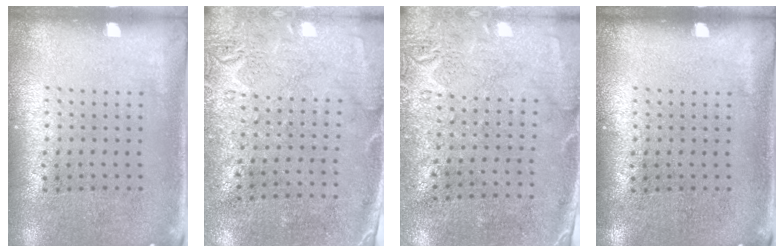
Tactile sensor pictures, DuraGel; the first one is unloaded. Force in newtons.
{"total": 2.8, "press": 2.2, "slide": 1.7}
{"total": 2.8, "press": 2.2, "slide": 1.7}
{"total": 0.0}